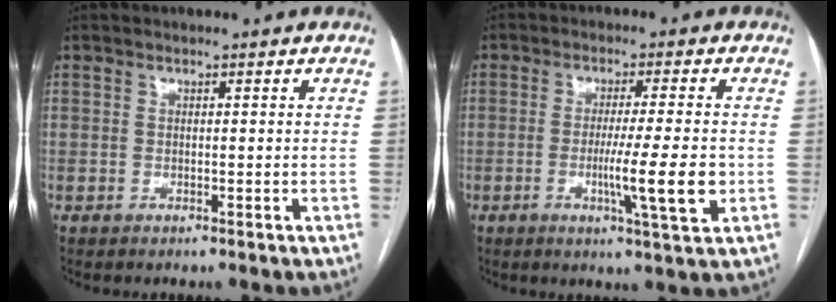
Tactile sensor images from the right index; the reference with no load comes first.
{"total": 8.6, "force": [-1.9, -0.6, 8.4], "torque": [-0.137, -0.018, -0.031]}